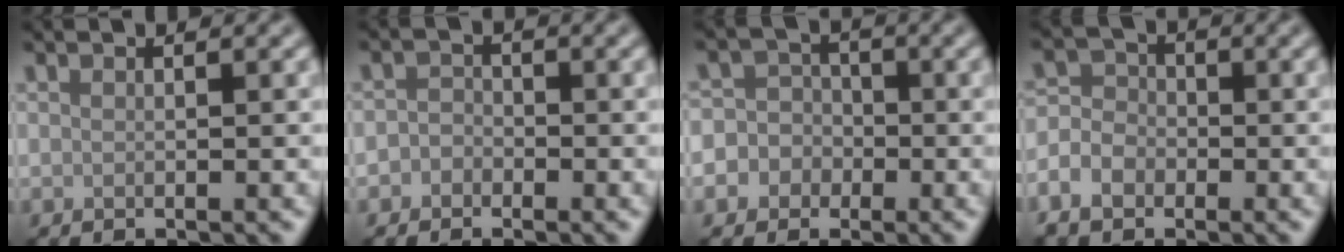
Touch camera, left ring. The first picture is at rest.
{"total": 1.3, "force": [-0.7, 1.1, 0.2], "torque": [0.004, 0.004, -0.018]}
{"total": 6.3, "force": [-2.0, 5.9, 1.0], "torque": [-0.005, 0.011, -0.068]}
{"total": 4.5, "force": [-2.4, 3.2, 2.0], "torque": [-0.025, -0.007, -0.045]}